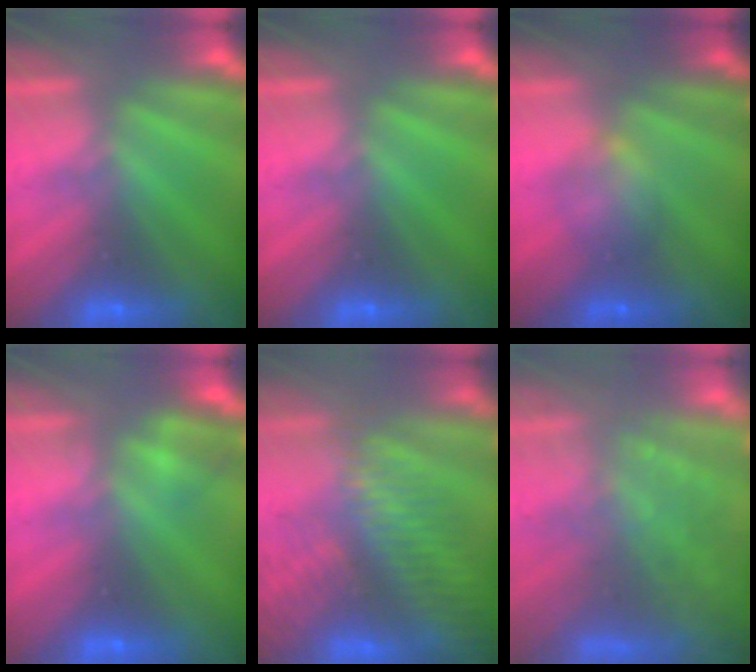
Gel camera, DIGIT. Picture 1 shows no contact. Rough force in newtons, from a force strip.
{"total": 0.0}
{"total": 2.1}
{"total": 2.3}
{"total": 9.8}
{"total": 7.7}